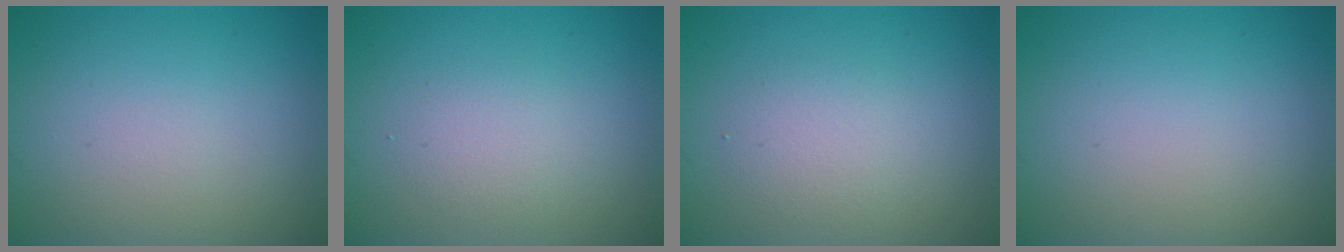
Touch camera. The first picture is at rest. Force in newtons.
{"total": 1.7, "press": 1.7, "slide": 0.1}
{"total": 2.0, "press": 2.0, "slide": 0.1}
{"total": 0.0}